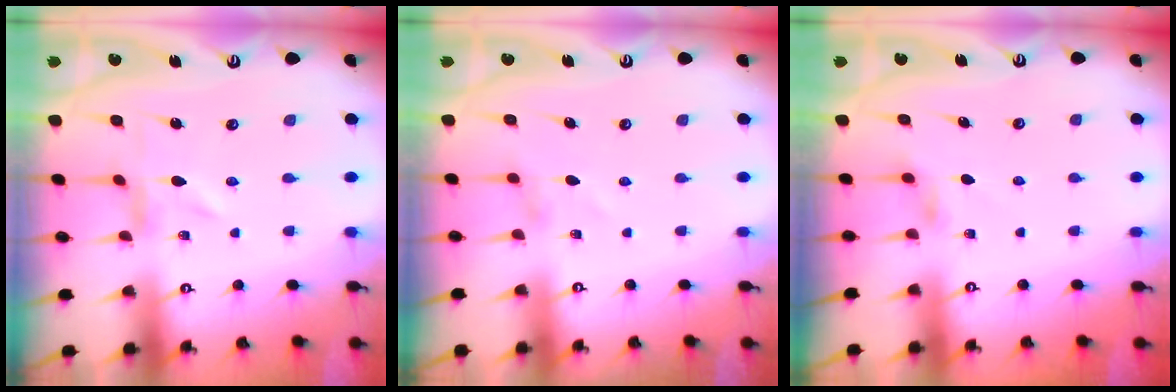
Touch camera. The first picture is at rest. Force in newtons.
{"total": 2.5, "press": 2.5, "slide": 0.4}
{"total": 3.1, "press": 3.1, "slide": 0.4}